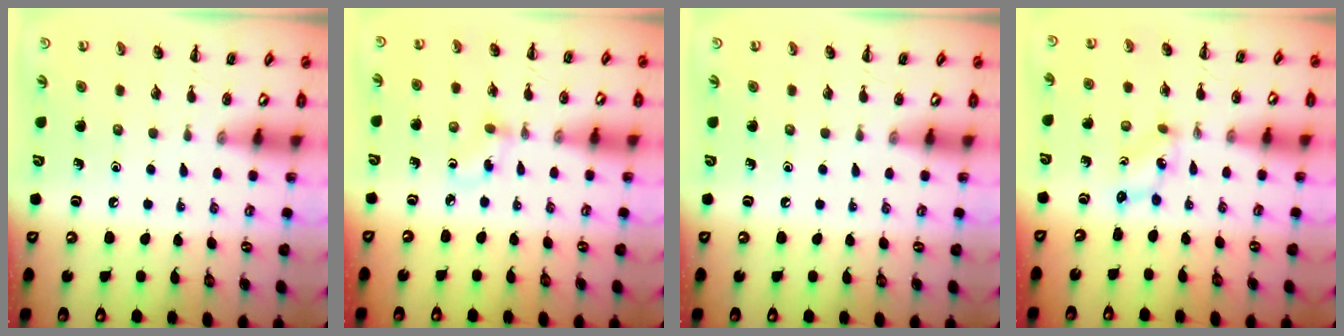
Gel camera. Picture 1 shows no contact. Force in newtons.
{"total": 2.3, "press": 2.0, "slide": 1.1}
{"total": 0.0}
{"total": 1.3, "press": 1.2, "slide": 0.5}